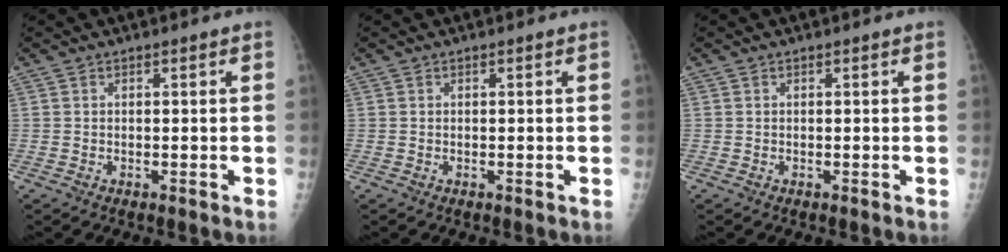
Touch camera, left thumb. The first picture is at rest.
{"total": 0.0}
{"total": 0.0}